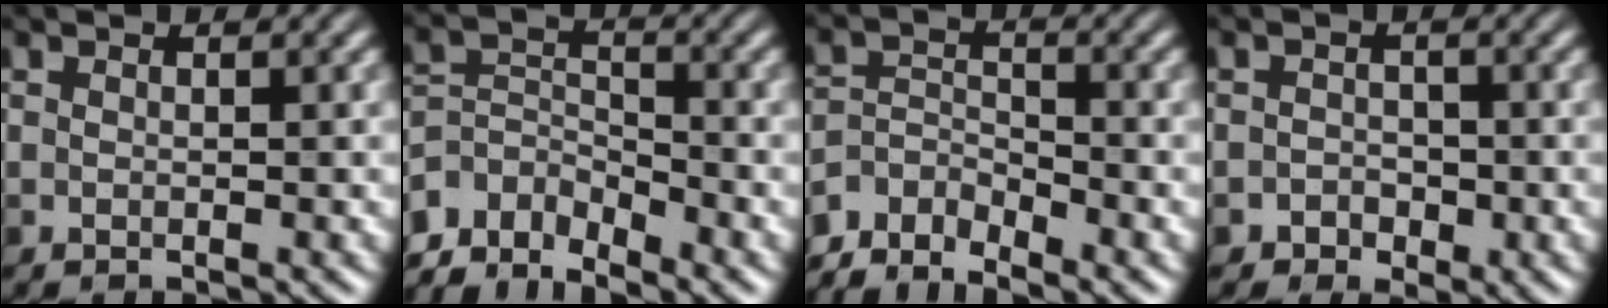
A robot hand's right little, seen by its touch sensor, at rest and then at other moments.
{"total": 5.0, "force": [-4.3, 2.0, 1.7], "torque": [-0.028, -0.004, -0.088]}
{"total": 4.1, "force": [-3.7, 1.3, 1.0], "torque": [-0.016, 0.000, -0.080]}
{"total": 1.7, "force": [-0.8, 1.4, 0.5], "torque": [0.005, -0.001, -0.016]}